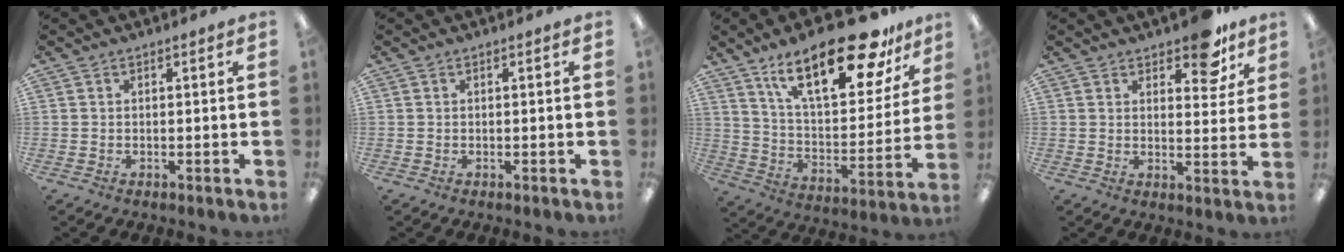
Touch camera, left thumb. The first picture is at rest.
{"total": 0.0}
{"total": 24.5, "force": [16.5, 8.6, 16.0], "torque": [-0.249, -0.096, 0.275]}
{"total": 9.3, "force": [6.9, 3.9, 4.8], "torque": [-0.047, -0.044, 0.118]}